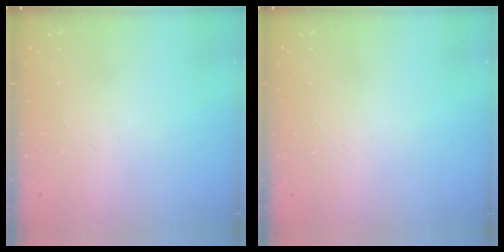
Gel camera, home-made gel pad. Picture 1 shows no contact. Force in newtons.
{"total": 0.0}